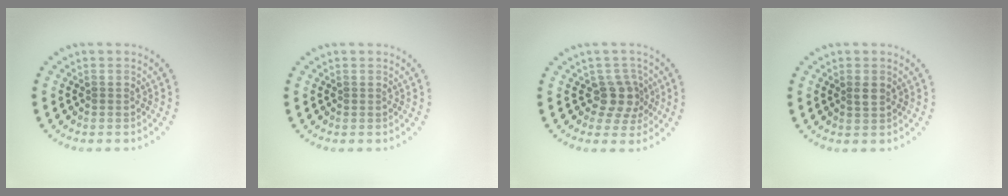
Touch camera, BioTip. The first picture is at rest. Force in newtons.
{"total": 0.0}
{"total": 2.7, "press": 2.1, "slide": 1.6}
{"total": 1.1, "press": 1.0, "slide": 0.4}